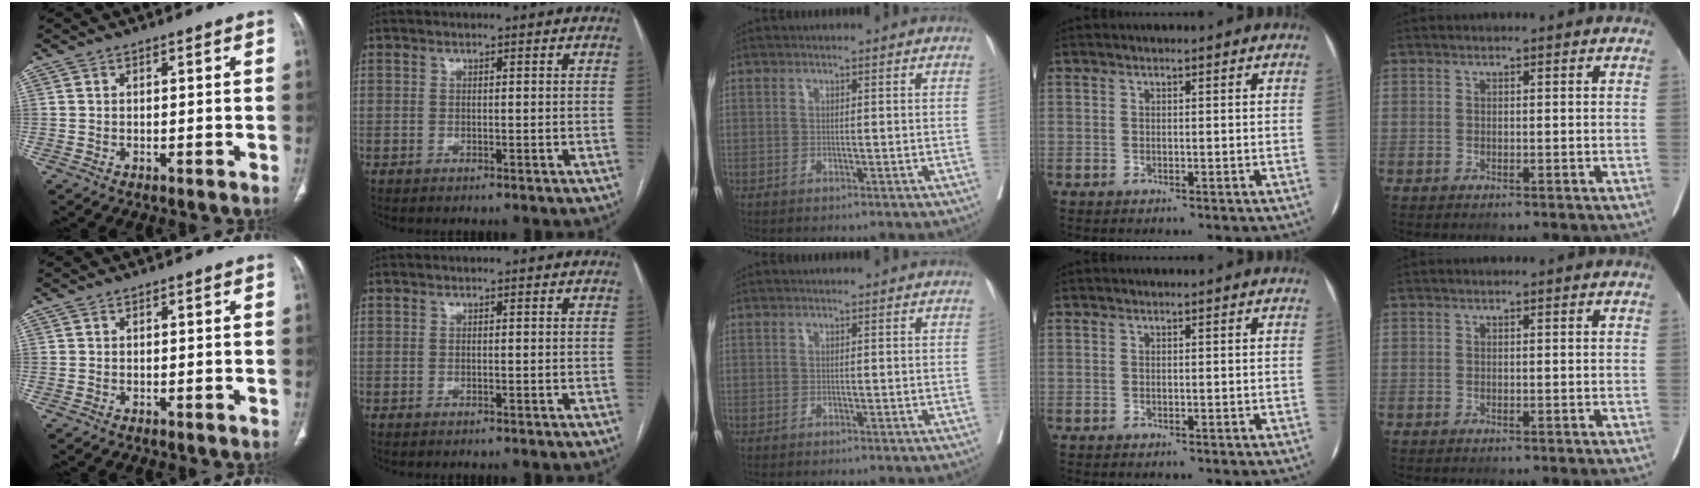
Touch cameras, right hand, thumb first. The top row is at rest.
{}